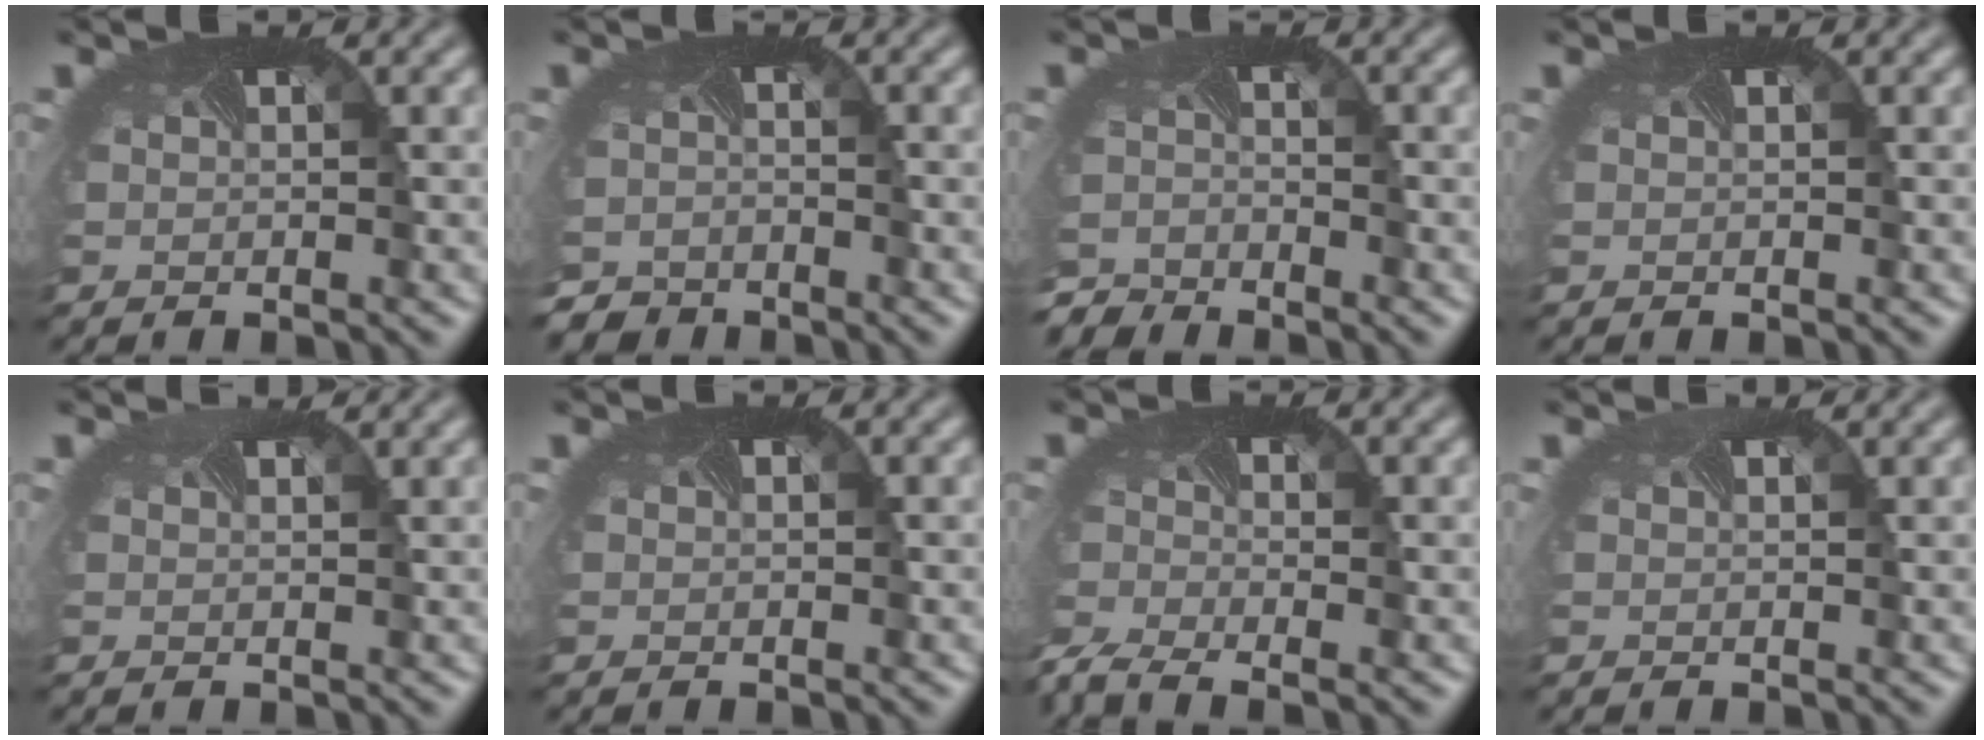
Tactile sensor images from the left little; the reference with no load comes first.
{"total": 3.5, "force": [-3.3, 1.1, 0.0], "torque": [-0.004, -0.022, -0.060]}
{"total": 3.8, "force": [-3.7, 0.3, -0.3], "torque": [-0.008, -0.022, -0.077]}
{"total": 0.0}
{"total": 0.9, "force": [0.9, -0.1, 0.2], "torque": [-0.001, -0.002, 0.009]}
{"total": 0.0}
{"total": 4.8, "force": [-4.1, 1.2, 2.3], "torque": [-0.066, -0.027, -0.085]}
{"total": 0.6, "force": [0.6, -0.1, 0.0], "torque": [0.001, -0.003, 0.007]}